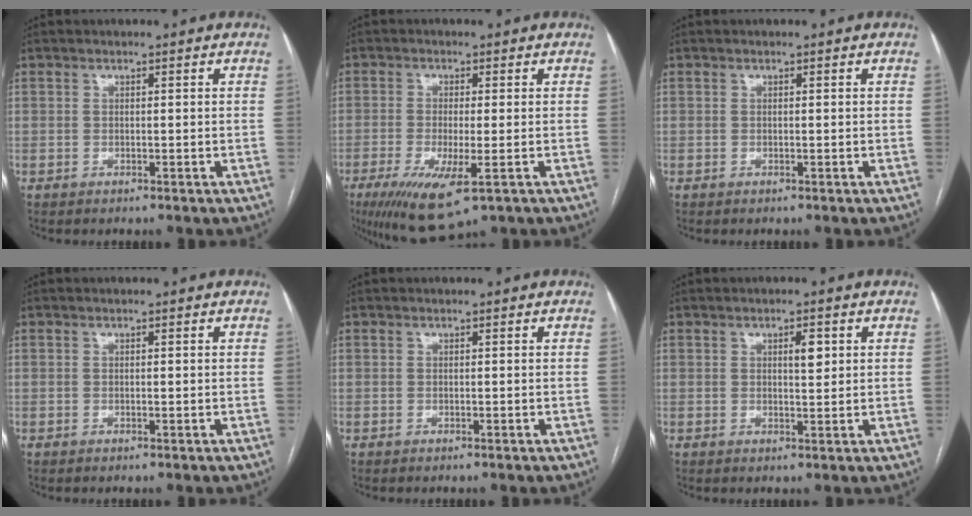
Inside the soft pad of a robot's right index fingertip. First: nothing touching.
{"total": 9.5, "force": [-4.4, 1.9, 8.2], "torque": [-0.145, -0.027, -0.068]}
{"total": 0.0}
{"total": 0.0}
{"total": 0.0}
{"total": 2.7, "force": [0.9, 0.8, 2.4], "torque": [-0.036, -0.002, 0.016]}